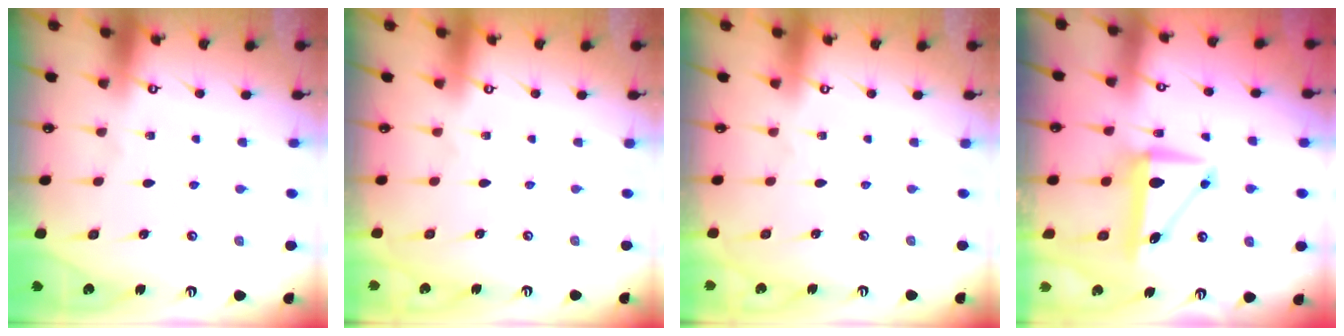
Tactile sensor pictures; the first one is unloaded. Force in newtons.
{"total": 0.0}
{"total": 0.0}
{"total": 8.2, "press": 8.0, "slide": 1.7}